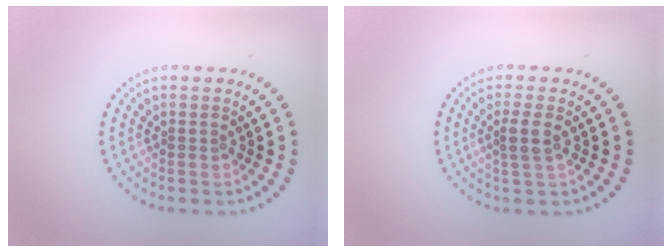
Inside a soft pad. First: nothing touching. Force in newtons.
{"total": 1.9, "press": 1.6, "slide": 1.0}